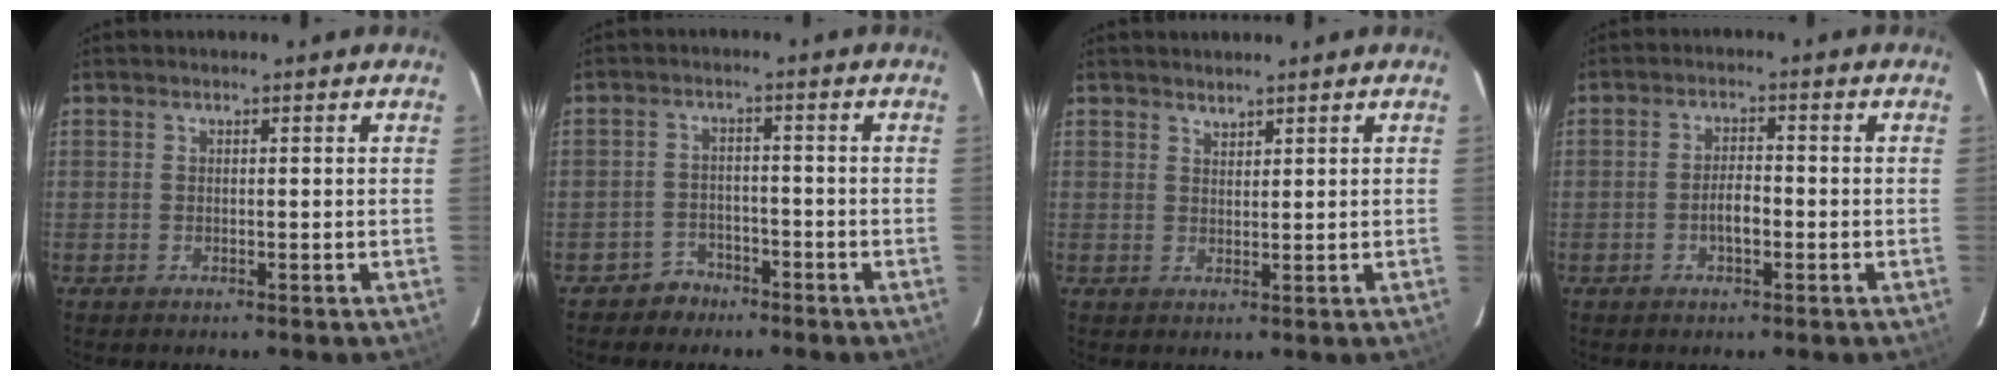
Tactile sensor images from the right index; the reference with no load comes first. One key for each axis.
{"total": 4.3, "fx": -3.3, "fy": 2.7, "fz": 0.1, "tx": -0.011, "ty": 0.018, "tz": -0.055}
{"total": 1.4, "fx": 1.4, "fy": 0.3, "fz": 0.3, "tx": -0.003, "ty": 0.000, "tz": 0.025}
{"total": 3.7, "fx": -1.2, "fy": 1.4, "fz": 3.2, "tx": -0.061, "ty": 0.004, "tz": -0.019}